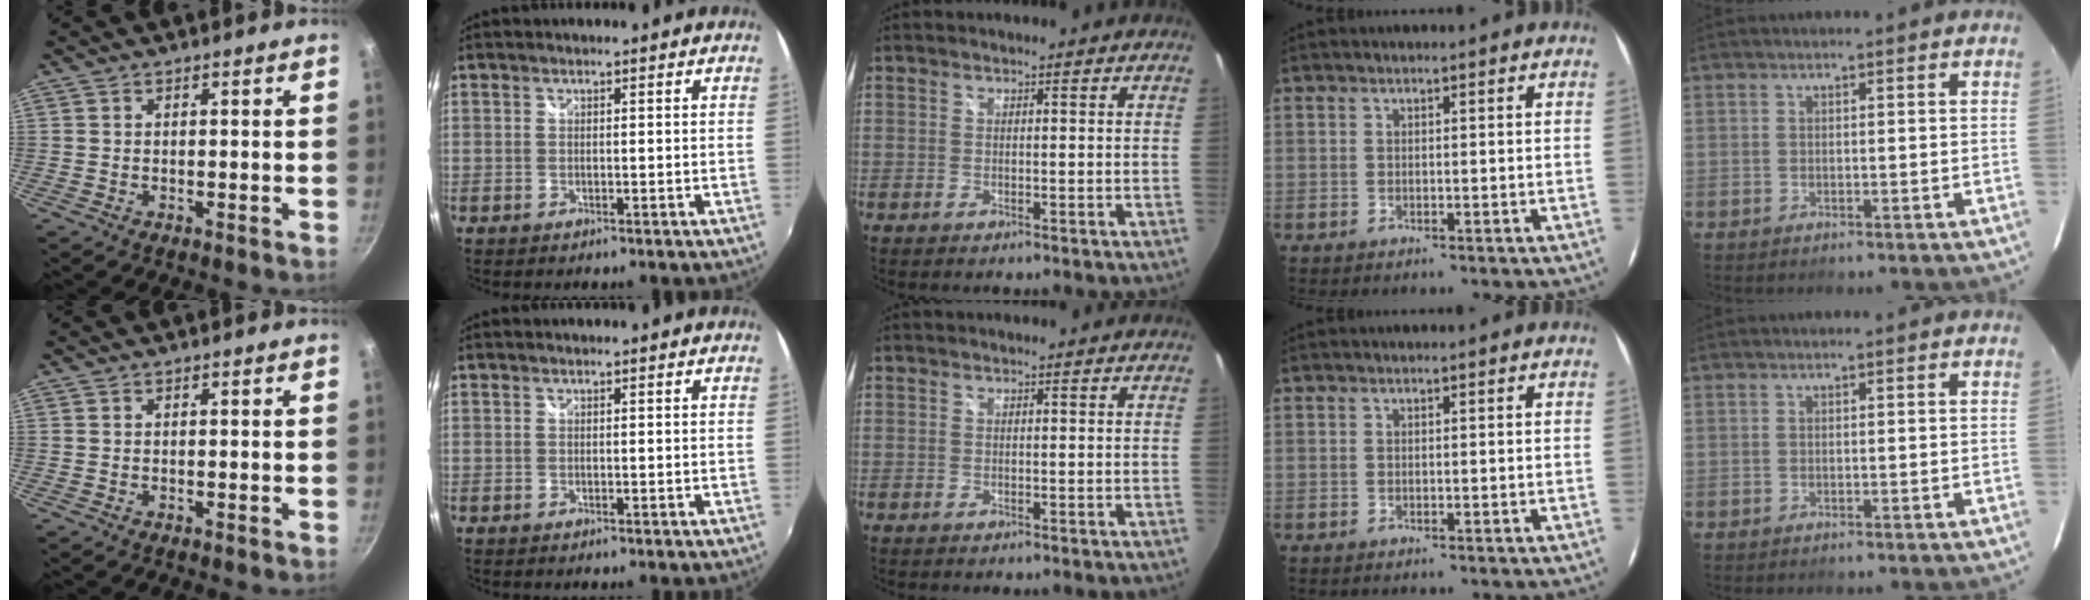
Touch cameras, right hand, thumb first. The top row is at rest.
{}